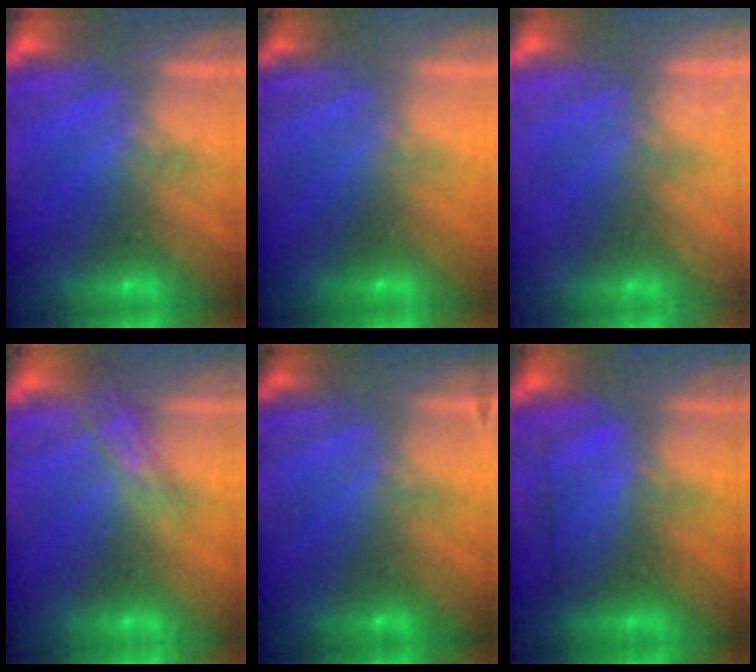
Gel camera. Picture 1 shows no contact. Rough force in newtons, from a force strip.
{"total": 3.0}
{"total": 6.8}
{"total": 2.7}
{"total": 2.4}
{"total": 2.6}